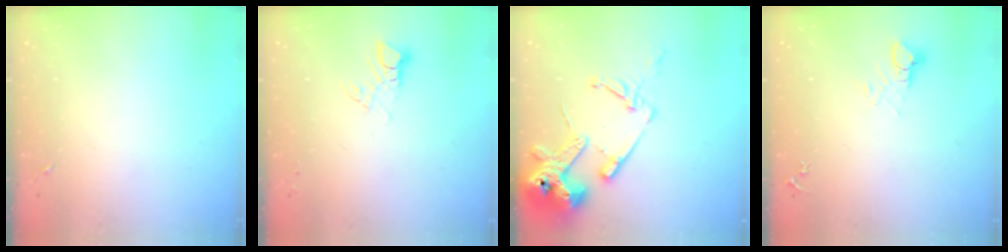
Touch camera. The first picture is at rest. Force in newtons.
{"total": 5.0, "press": 5.0, "slide": 0.3}
{"total": 17.2, "press": 17.1, "slide": 2.1}
{"total": 5.5, "press": 5.5, "slide": 0.4}